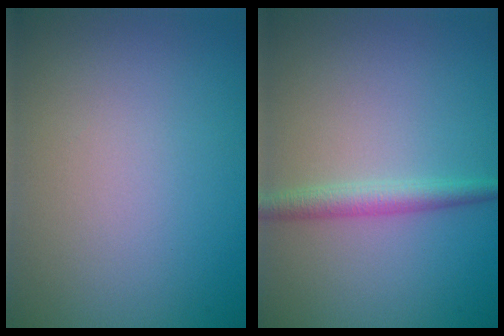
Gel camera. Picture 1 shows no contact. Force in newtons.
{"total": 2.2, "press": 2.2, "slide": 0.0}